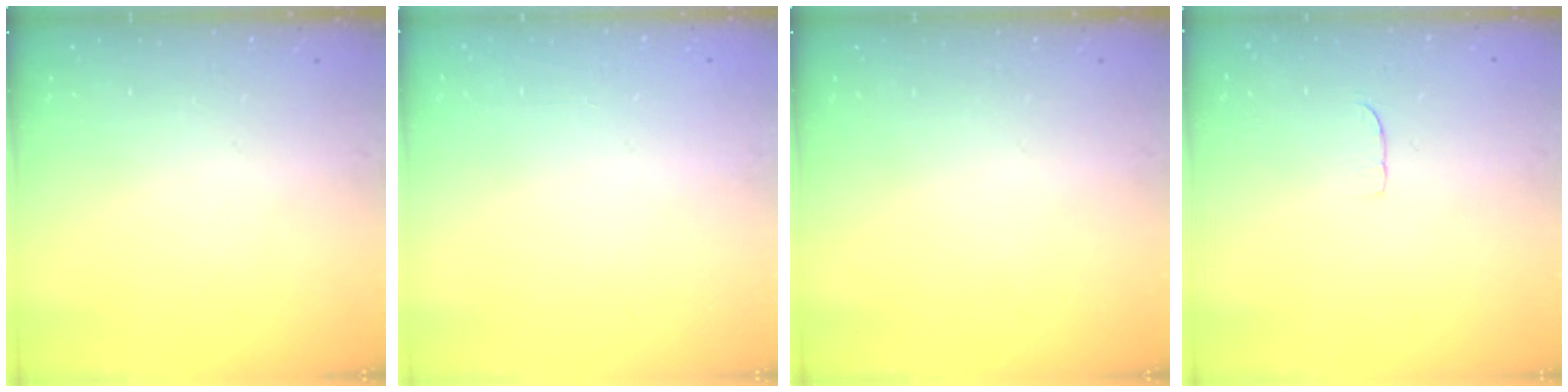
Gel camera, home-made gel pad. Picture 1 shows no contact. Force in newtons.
{"total": 0.0}
{"total": 0.0}
{"total": 3.2, "press": 3.2, "slide": 0.3}